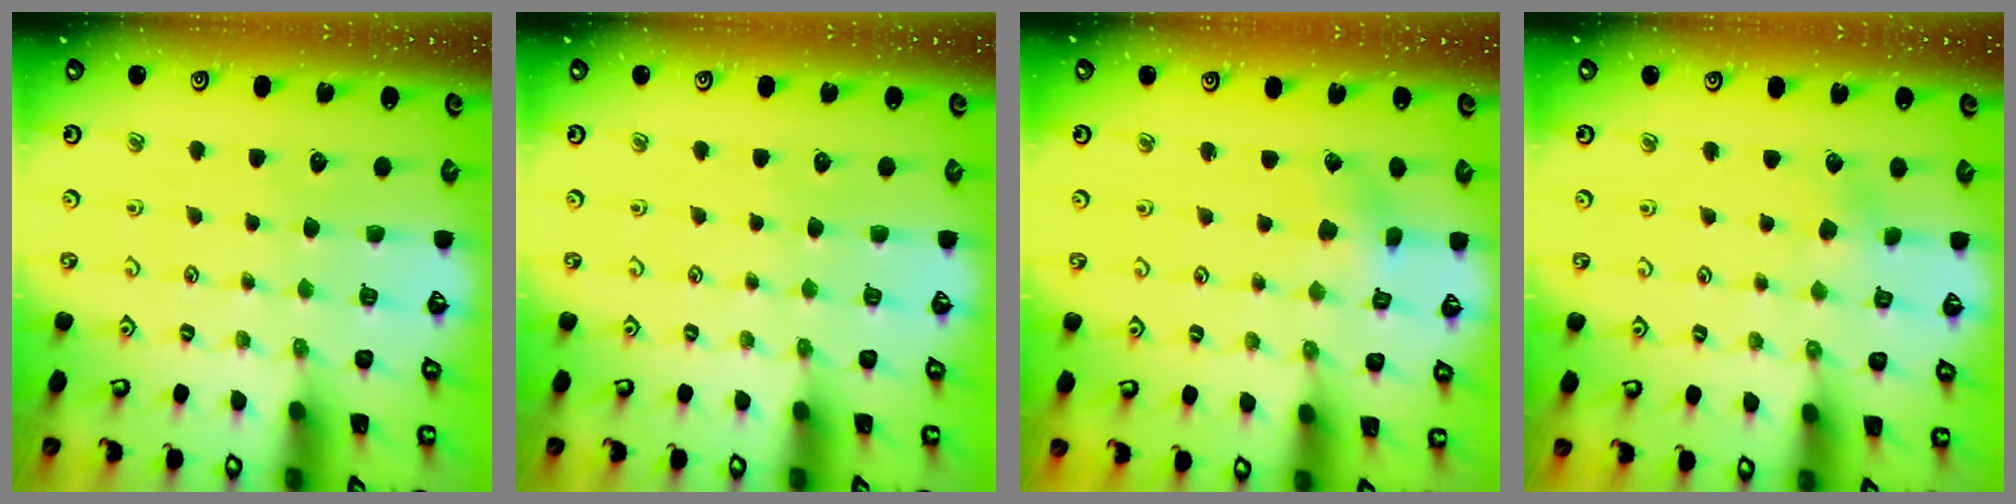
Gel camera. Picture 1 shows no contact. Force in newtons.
{"total": 0.0}
{"total": 2.6, "press": 2.6, "slide": 0.2}
{"total": 3.0, "press": 3.0, "slide": 0.1}